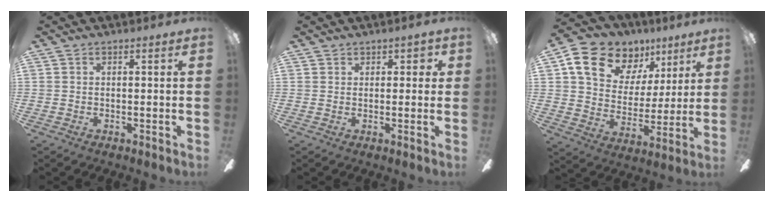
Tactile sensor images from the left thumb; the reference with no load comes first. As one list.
[{"total": 1.8, "force": [1.1, 1.3, 0.6], "torque": [-0.004, 0.003, 0.019]}, {"total": 16.3, "force": [10.1, 11.0, 6.6], "torque": [-0.124, -0.046, 0.191]}]